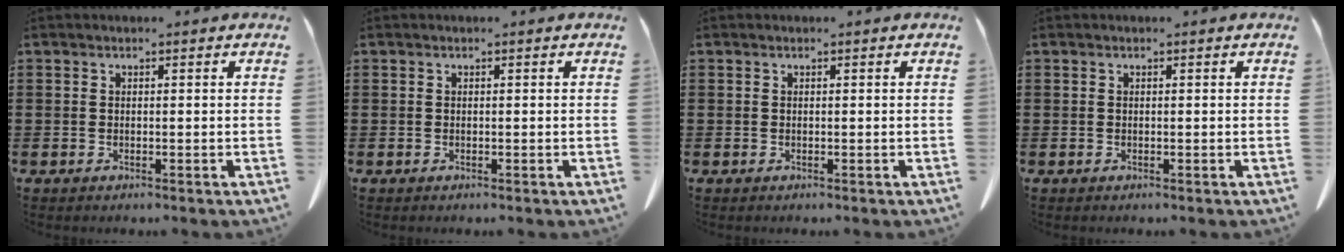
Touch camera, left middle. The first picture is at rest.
{"total": 0.0}
{"total": 0.0}
{"total": 0.0}